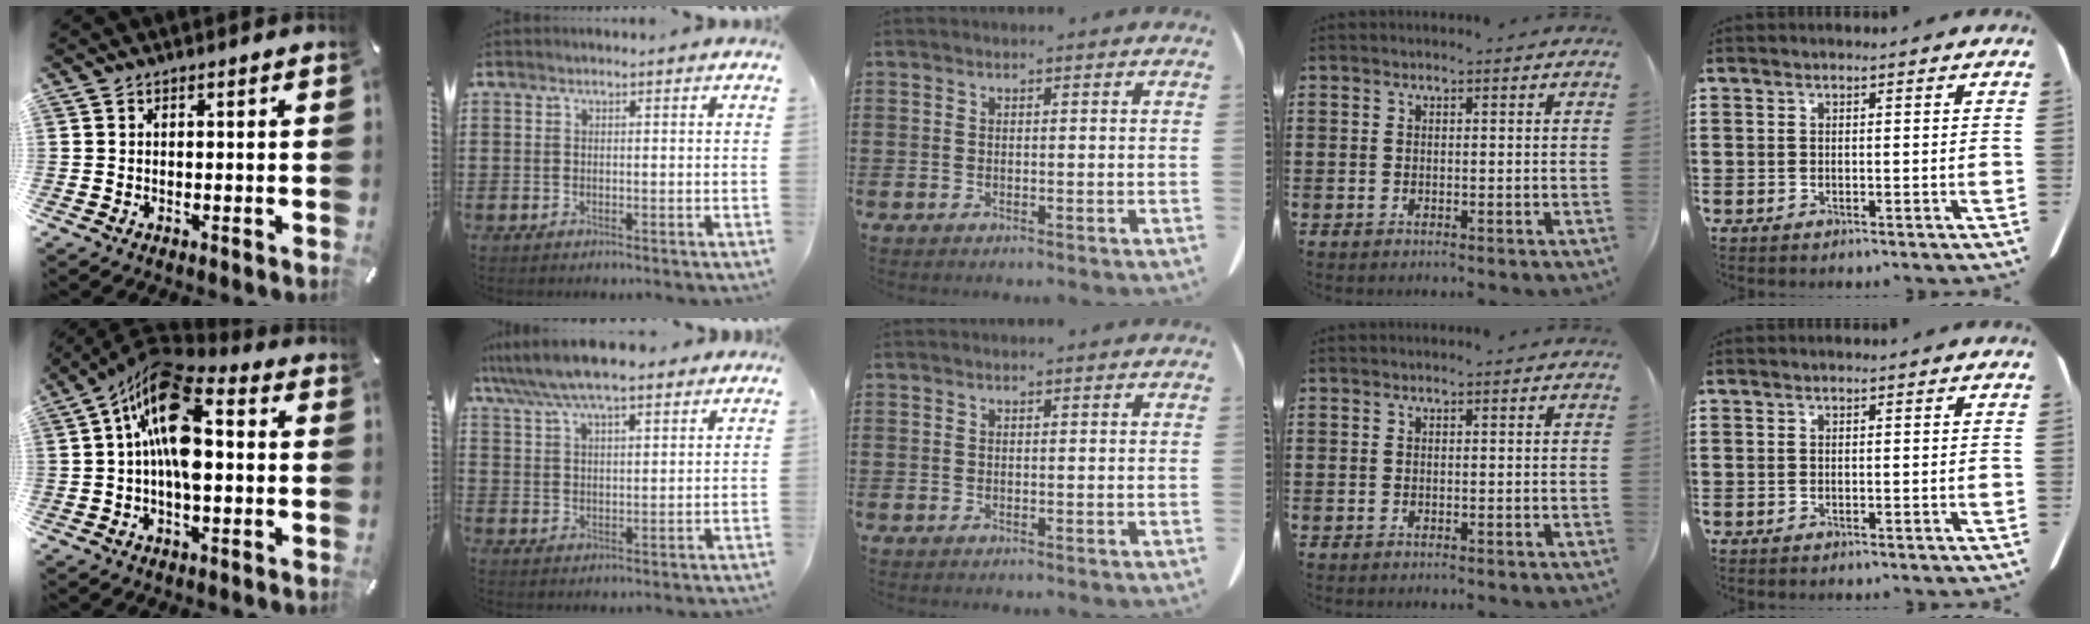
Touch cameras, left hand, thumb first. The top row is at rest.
{"thumb": {"total": 16.0, "force": [2.1, 7.8, 13.8], "torque": [-0.261, -0.013, 0.036]}, "index": {"total": 8.5, "force": [7.1, 1.8, 4.3], "torque": [-0.104, -0.012, 0.130]}}